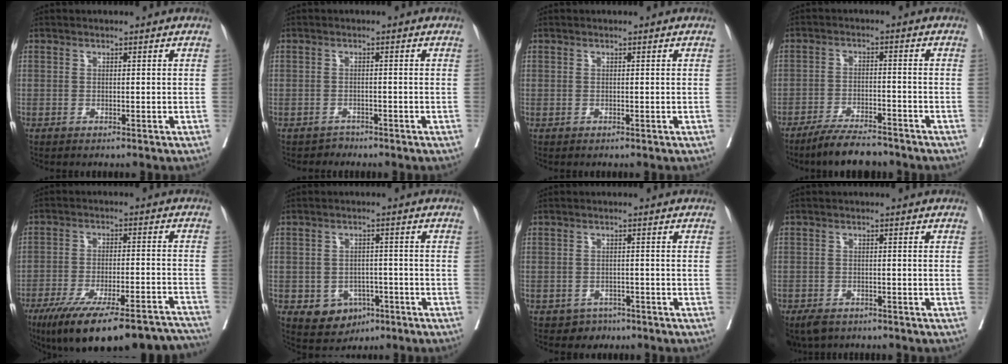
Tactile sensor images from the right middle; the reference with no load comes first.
{"total": 1.1, "force": [-1.0, 0.3, -0.5], "torque": [0.009, -0.002, -0.019]}
{"total": 0.0}
{"total": 7.8, "force": [-6.9, 1.3, 3.5], "torque": [-0.056, -0.015, -0.117]}
{"total": 23.7, "force": [-19.8, 4.0, 12.4], "torque": [-0.141, -0.009, -0.276]}
{"total": 5.6, "force": [-2.5, 4.4, 2.5], "torque": [-0.034, 0.003, -0.027]}
{"total": 2.3, "force": [-1.5, 1.7, -0.1], "torque": [-0.002, 0.009, -0.022]}
{"total": 5.0, "force": [-4.0, 2.5, 1.8], "torque": [-0.028, -0.005, -0.062]}